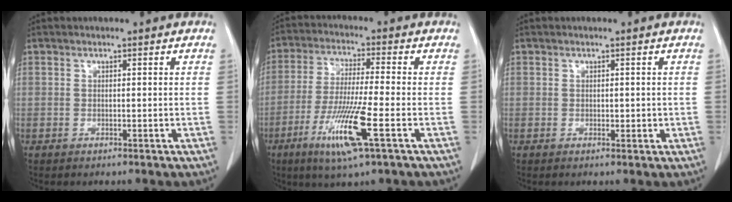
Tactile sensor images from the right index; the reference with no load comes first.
{"total": 11.1, "force": [-4.5, 0.0, 10.1], "torque": [-0.201, -0.023, -0.085]}
{"total": 1.1, "force": [0.1, 0.8, 0.7], "torque": [-0.004, 0.001, 0.005]}